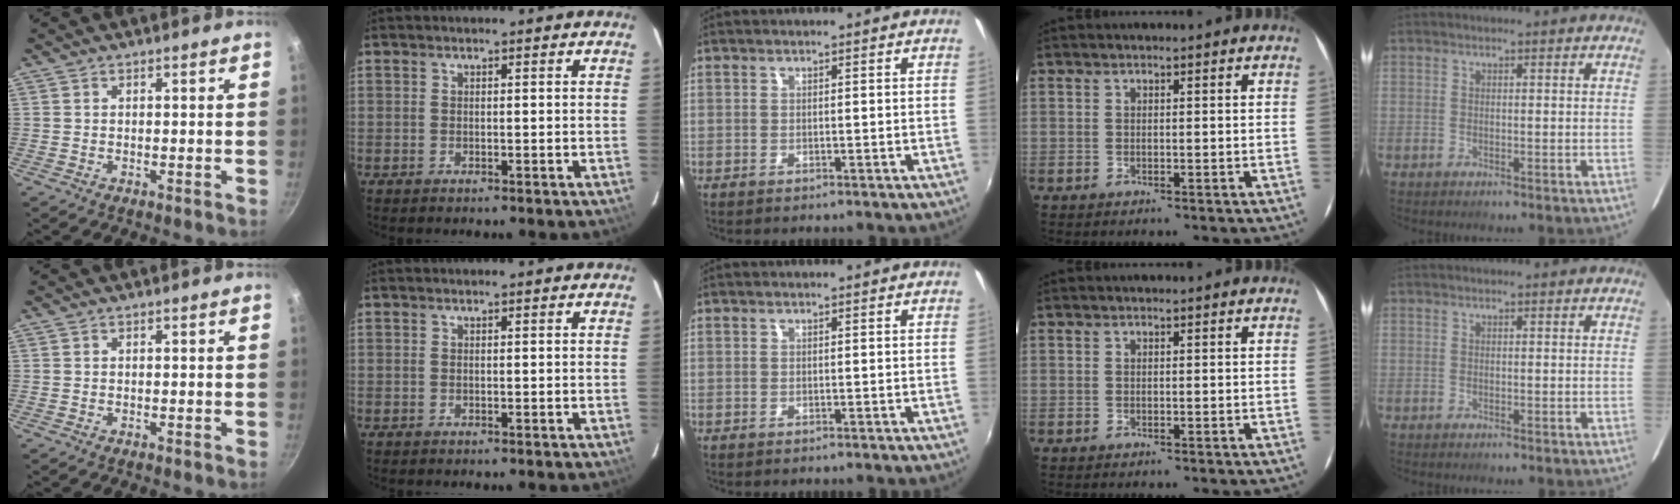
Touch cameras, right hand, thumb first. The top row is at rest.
{}